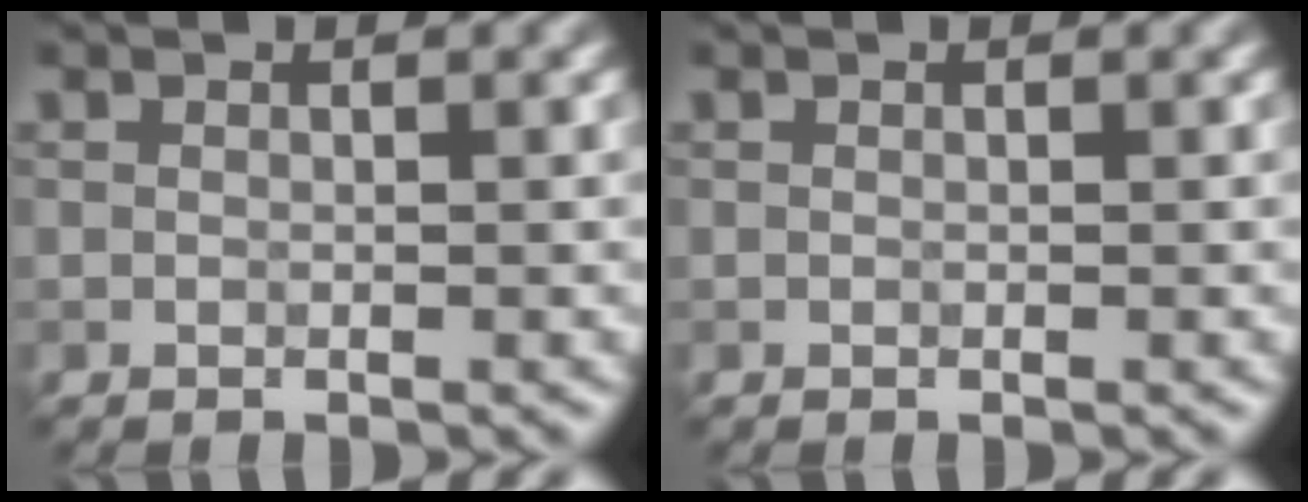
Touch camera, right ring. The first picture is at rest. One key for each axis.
{"total": 0.0}